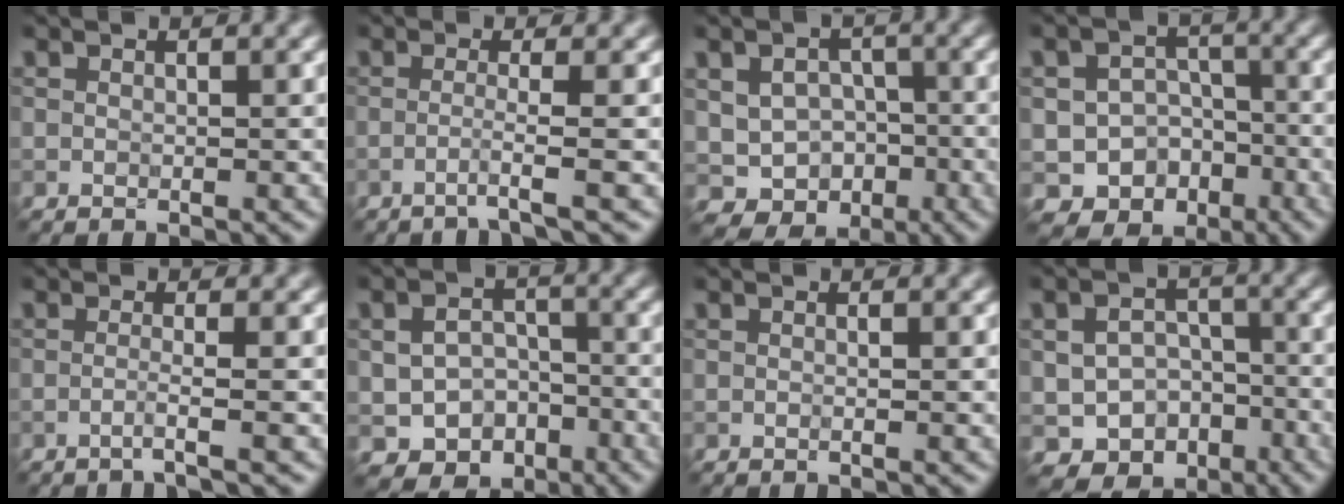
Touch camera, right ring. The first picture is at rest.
{"total": 2.2, "force": [-1.0, 0.0, 2.0], "torque": [-0.026, 0.002, -0.035]}
{"total": 5.4, "force": [-1.6, 4.4, 2.7], "torque": [-0.034, -0.004, -0.025]}
{"total": 7.6, "force": [-3.9, 6.2, 2.3], "torque": [-0.012, -0.008, -0.064]}
{"total": 1.8, "force": [-0.8, 0.2, 1.6], "torque": [-0.017, 0.002, -0.032]}
{"total": 5.0, "force": [-2.3, 3.8, 2.3], "torque": [-0.038, -0.006, -0.031]}
{"total": 0.8, "force": [0.2, 0.4, 0.7], "torque": [0.001, -0.014, -0.009]}
{"total": 6.9, "force": [-3.5, 5.3, 2.8], "torque": [-0.028, -0.005, -0.042]}